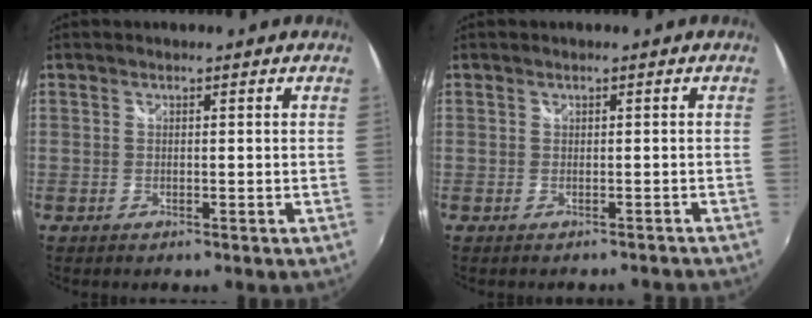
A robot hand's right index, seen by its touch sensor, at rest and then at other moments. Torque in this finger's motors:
{"motor_torque": [-0.60, -0.54, -0.12, -0.07]}